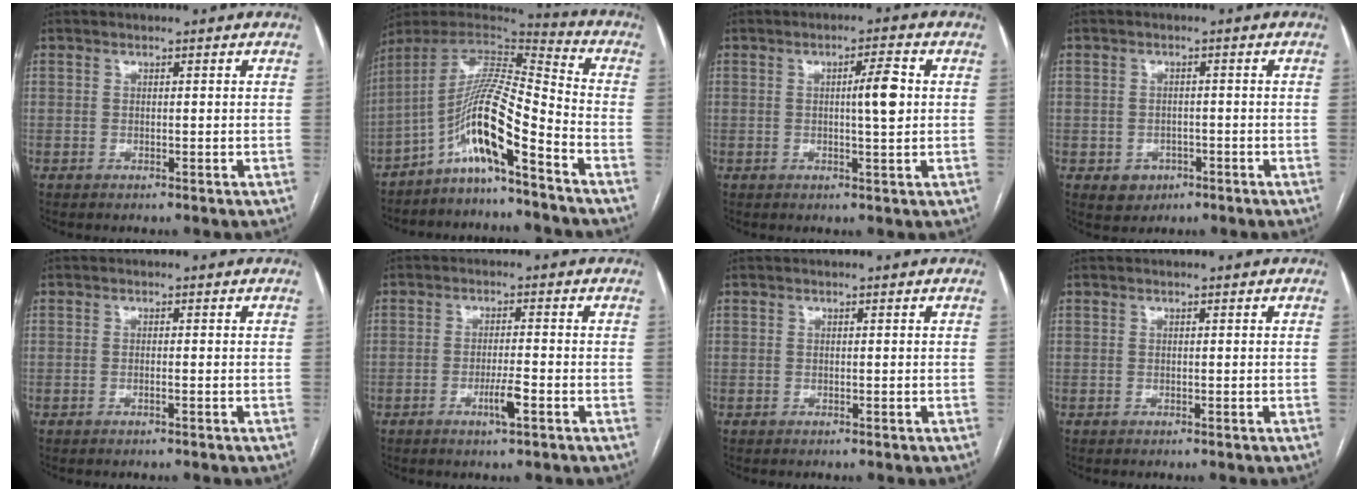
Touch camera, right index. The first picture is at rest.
{"total": 12.9, "force": [-7.3, 0.3, 10.7], "torque": [-0.204, 0.010, -0.136]}
{"total": 4.4, "force": [0.3, 0.1, 4.4], "torque": [-0.069, 0.004, 0.003]}
{"total": 3.6, "force": [-1.5, 3.1, 0.9], "torque": [-0.005, 0.007, -0.014]}
{"total": 0.6, "force": [-0.4, -0.3, 0.4], "torque": [-0.009, 0.002, -0.008]}
{"total": 3.6, "force": [-1.8, -0.2, 3.1], "torque": [-0.059, -0.005, -0.033]}
{"total": 0.0}
{"total": 0.0}